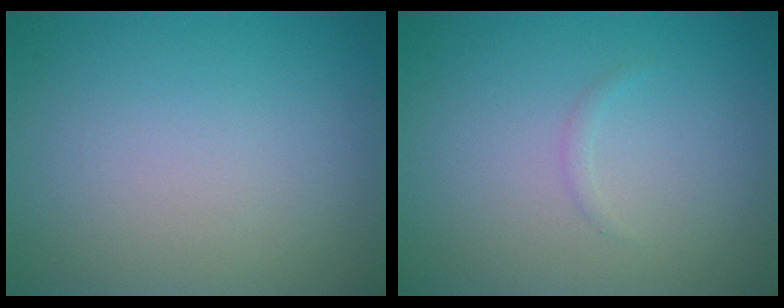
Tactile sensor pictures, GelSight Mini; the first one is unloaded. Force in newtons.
{"total": 0.5, "press": 0.5, "slide": 0.0}